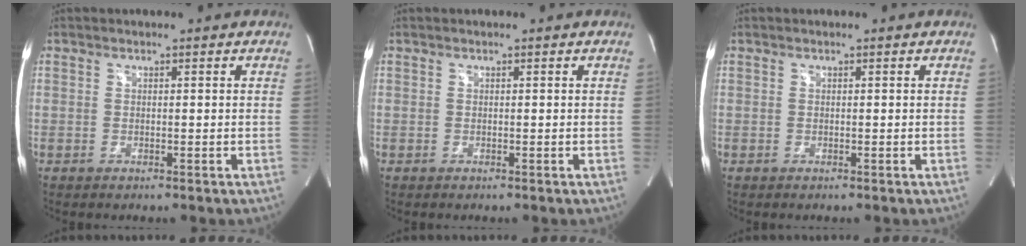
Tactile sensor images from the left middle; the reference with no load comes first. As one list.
[{"total": 0.0}, {"total": 0.0}]